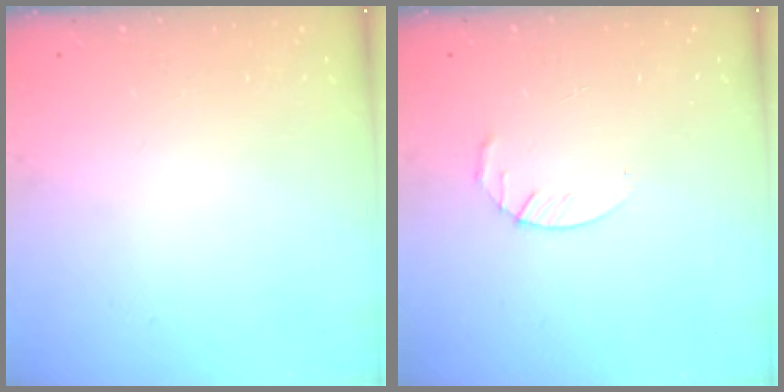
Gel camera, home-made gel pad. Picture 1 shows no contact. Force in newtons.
{"total": 3.0, "press": 2.9, "slide": 0.5}